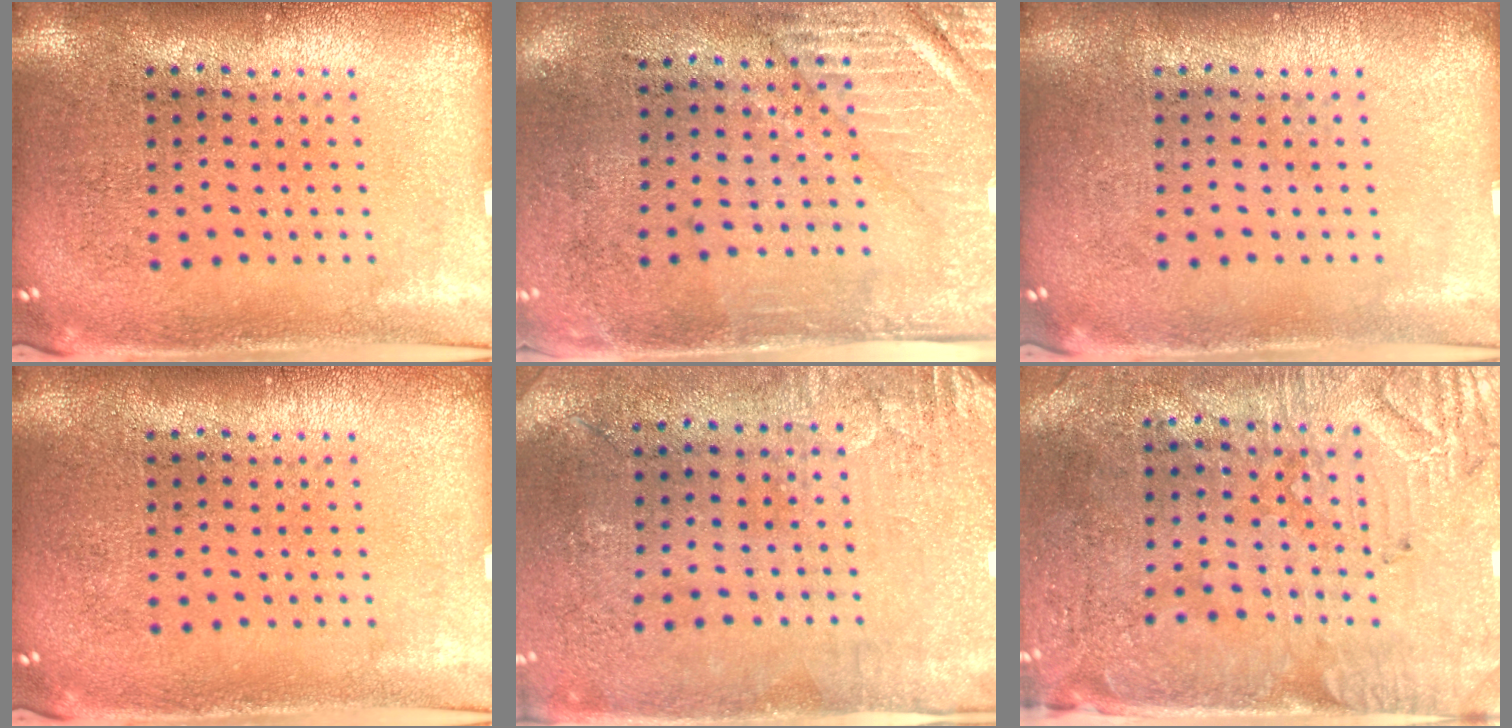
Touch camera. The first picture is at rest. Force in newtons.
{"total": 2.9, "press": 2.4, "slide": 1.6}
{"total": 0.0}
{"total": 0.0}
{"total": 2.9, "press": 2.4, "slide": 1.6}
{"total": 3.1, "press": 2.7, "slide": 1.5}